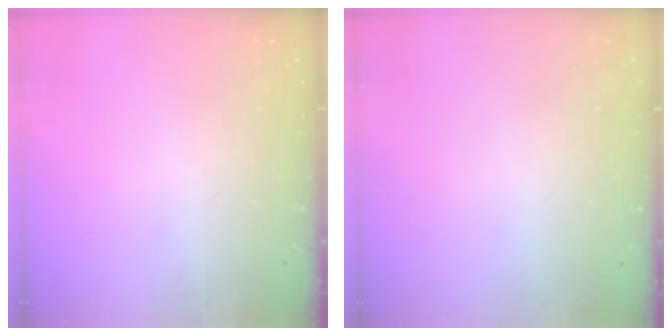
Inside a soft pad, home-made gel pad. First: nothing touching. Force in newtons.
{"total": 0.0}